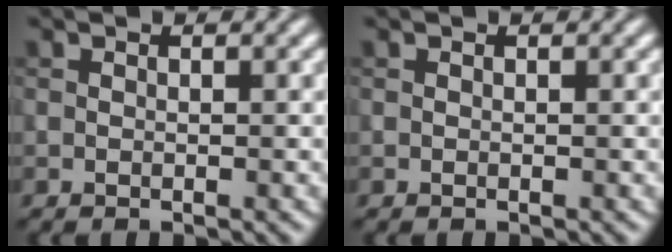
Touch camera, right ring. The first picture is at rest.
{"total": 0.0}